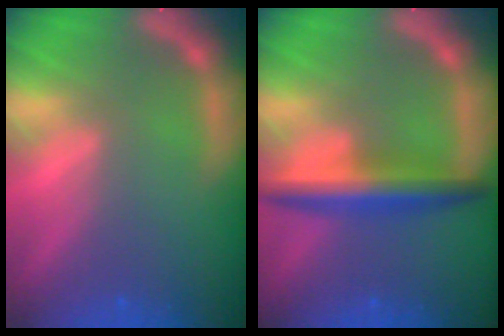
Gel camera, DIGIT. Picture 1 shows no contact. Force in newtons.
{"total": 5.0}